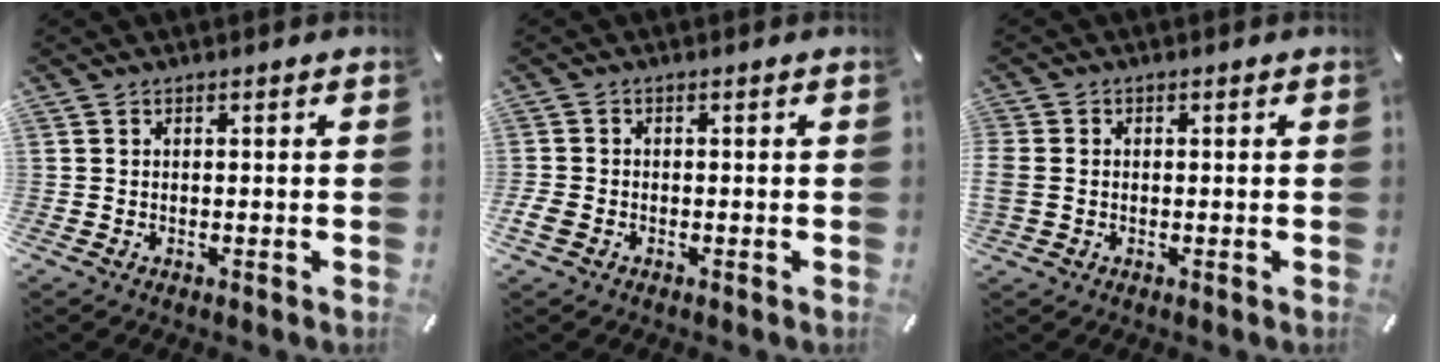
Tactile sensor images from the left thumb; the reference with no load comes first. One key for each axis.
{"total": 2.4, "fx": -1.0, "fy": 1.8, "fz": 1.1, "tx": -0.024, "ty": 0.001, "tz": -0.020}
{"total": 2.4, "fx": -0.4, "fy": 2.1, "fz": 1.1, "tx": -0.019, "ty": 0.005, "tz": -0.007}